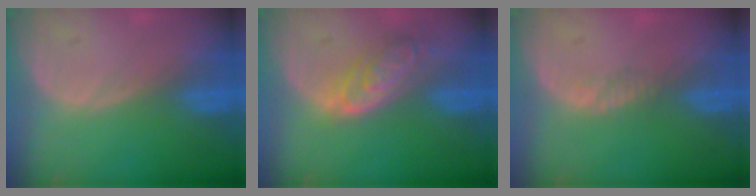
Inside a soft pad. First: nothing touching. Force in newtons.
{"total": 6.3, "press": 5.7, "slide": 2.8}
{"total": 1.1, "press": 0.9, "slide": 0.7}